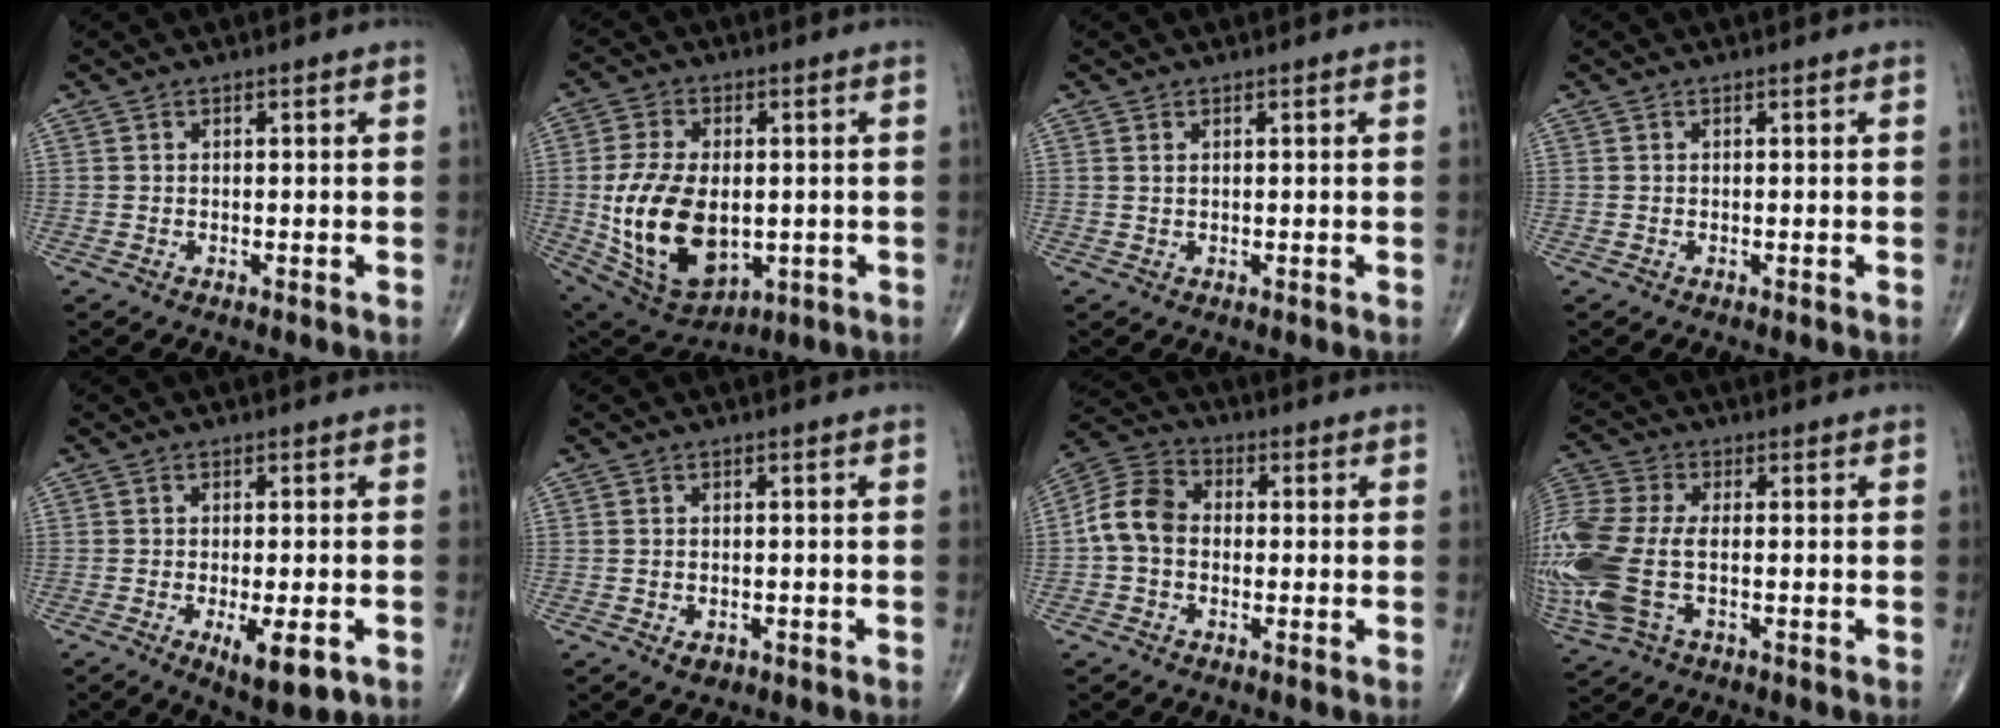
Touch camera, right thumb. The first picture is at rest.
{"total": 18.2, "force": [-1.7, 11.0, 14.5], "torque": [-0.257, -0.008, -0.005]}
{"total": 0.7, "force": [0.4, 0.4, 0.5], "torque": [-0.010, 0.002, 0.009]}
{"total": 0.0}
{"total": 7.4, "force": [-2.9, 2.3, 6.4], "torque": [-0.091, -0.011, -0.037]}
{"total": 1.9, "force": [-1.0, 1.2, 1.0], "torque": [-0.009, 0.004, -0.010]}
{"total": 8.3, "force": [-0.7, 6.3, 5.4], "torque": [-0.094, 0.026, -0.028]}
{"total": 19.9, "force": [-3.3, 11.0, 16.3], "torque": [-0.446, -0.001, -0.051]}